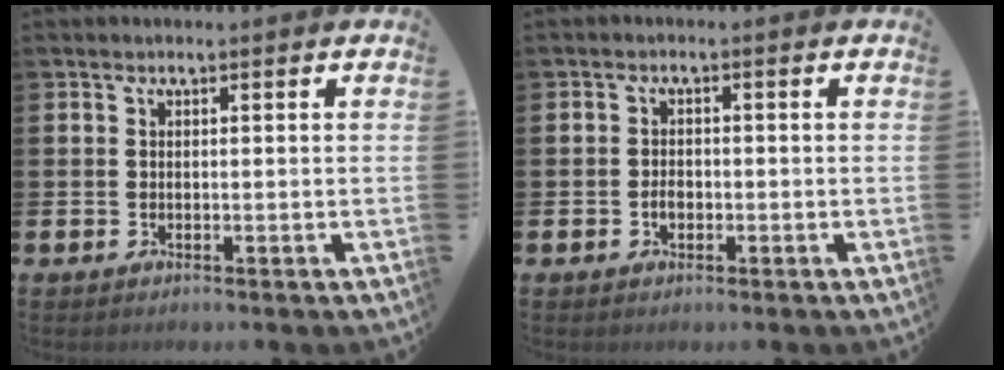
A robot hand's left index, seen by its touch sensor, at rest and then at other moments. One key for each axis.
{"total": 1.7, "fx": -0.5, "fy": 1.1, "fz": 1.1, "tx": -0.021, "ty": 0.005, "tz": -0.012}